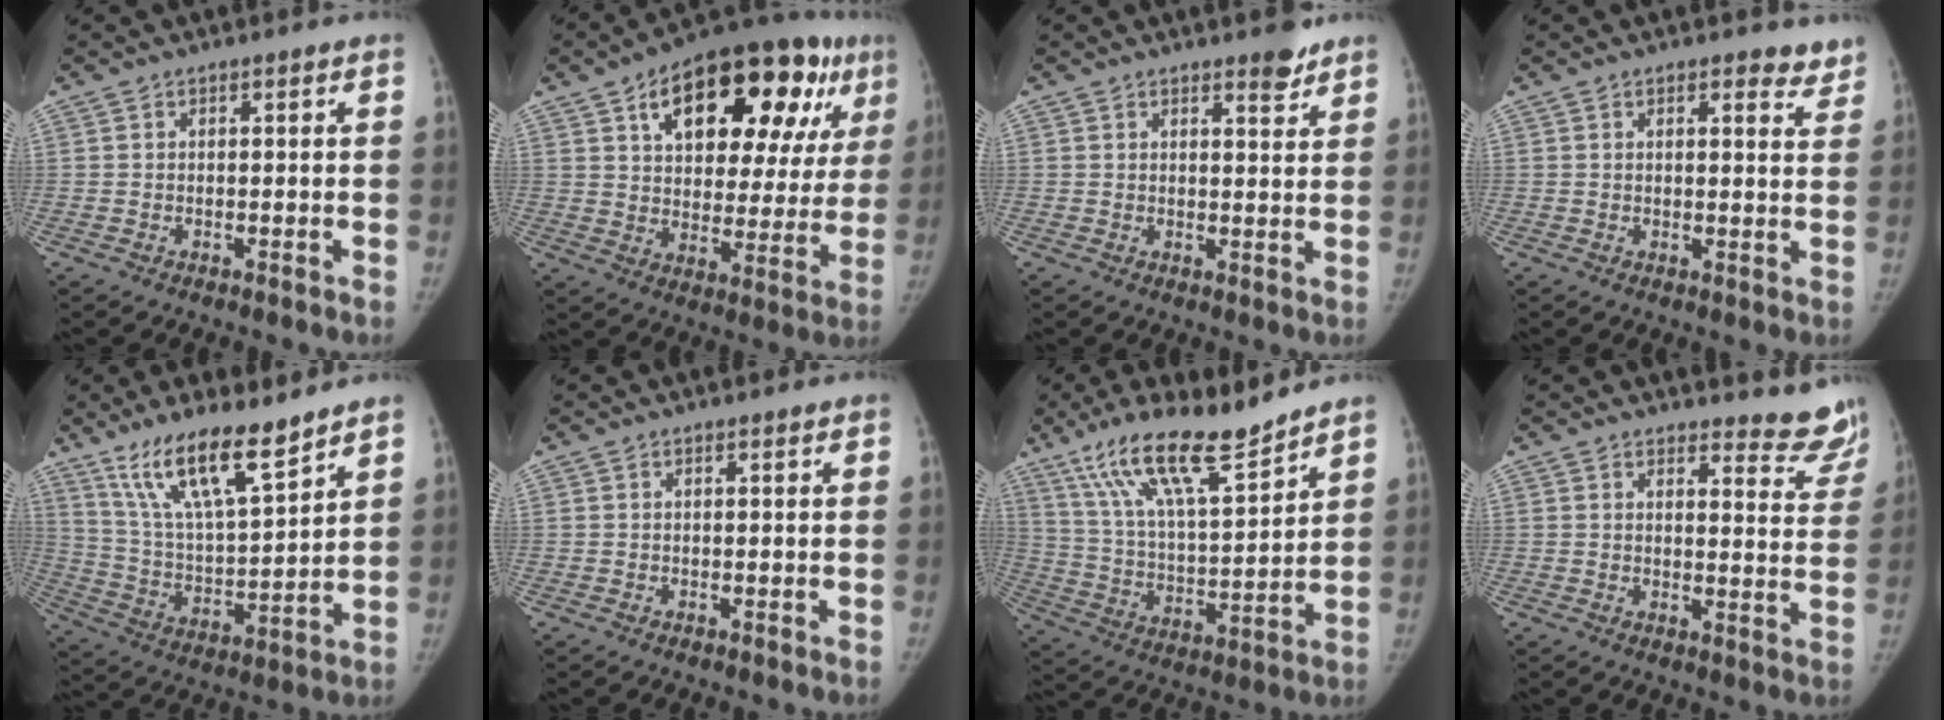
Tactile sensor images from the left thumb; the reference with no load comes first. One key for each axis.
{"total": 27.6, "fx": 12.6, "fy": 13.7, "fz": 20.4, "tx": -0.253, "ty": 0.014, "tz": 0.183}
{"total": 3.7, "fx": 2.9, "fy": 1.2, "fz": 2.1, "tx": -0.015, "ty": -0.020, "tz": 0.038}
{"total": 5.0, "fx": 3.9, "fy": 1.9, "fz": 2.5, "tx": 0.003, "ty": -0.018, "tz": 0.040}
{"total": 16.1, "fx": 11.6, "fy": 4.0, "fz": 10.4, "tx": -0.164, "ty": -0.063, "tz": 0.227}
{"total": 0.5, "fx": 0.5, "fy": 0.1, "fz": 0.2, "tx": -0.006, "ty": -0.002, "tz": 0.008}
{"total": 18.0, "fx": 13.6, "fy": 3.7, "fz": 11.2, "tx": -0.176, "ty": -0.069, "tz": 0.249}
{"total": 10.2, "fx": 9.9, "fy": 2.2, "fz": 1.1, "tx": 0.024, "ty": -0.099, "tz": 0.094}